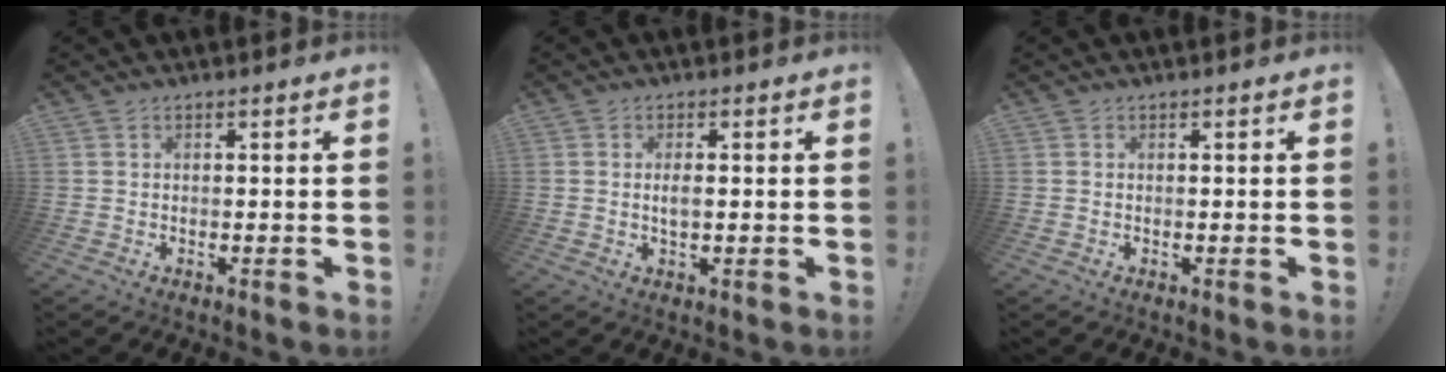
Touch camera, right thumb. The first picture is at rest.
{"total": 2.2, "force": [-0.1, 0.8, 2.0], "torque": [-0.033, -0.001, -0.004]}
{"total": 0.0}